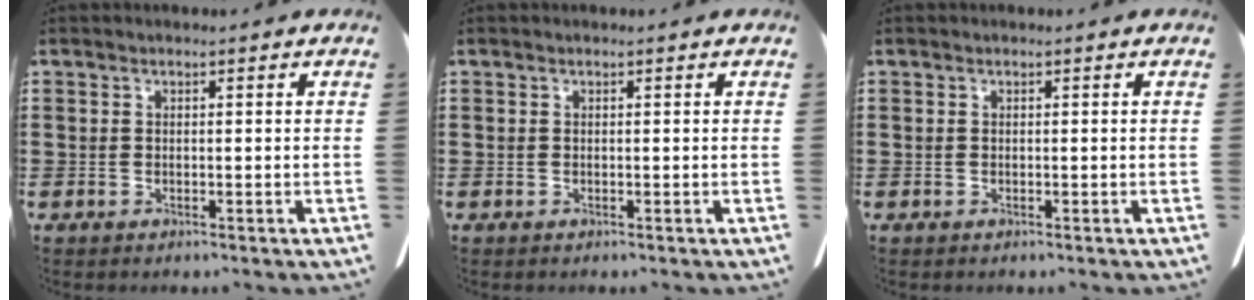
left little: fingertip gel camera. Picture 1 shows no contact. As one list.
[{"total": 0.0}, {"total": 0.0}]